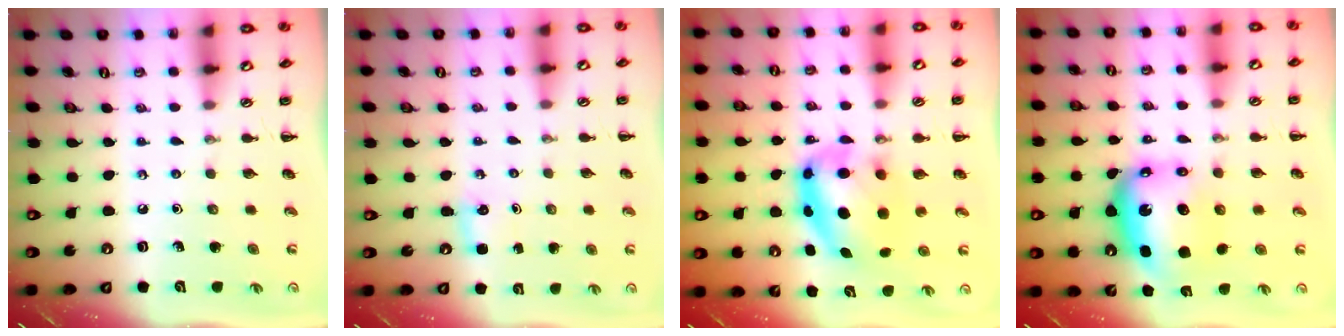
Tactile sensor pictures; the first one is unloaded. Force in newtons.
{"total": 2.4, "press": 2.3, "slide": 0.7}
{"total": 9.6, "press": 9.3, "slide": 2.3}
{"total": 9.5, "press": 8.9, "slide": 3.2}